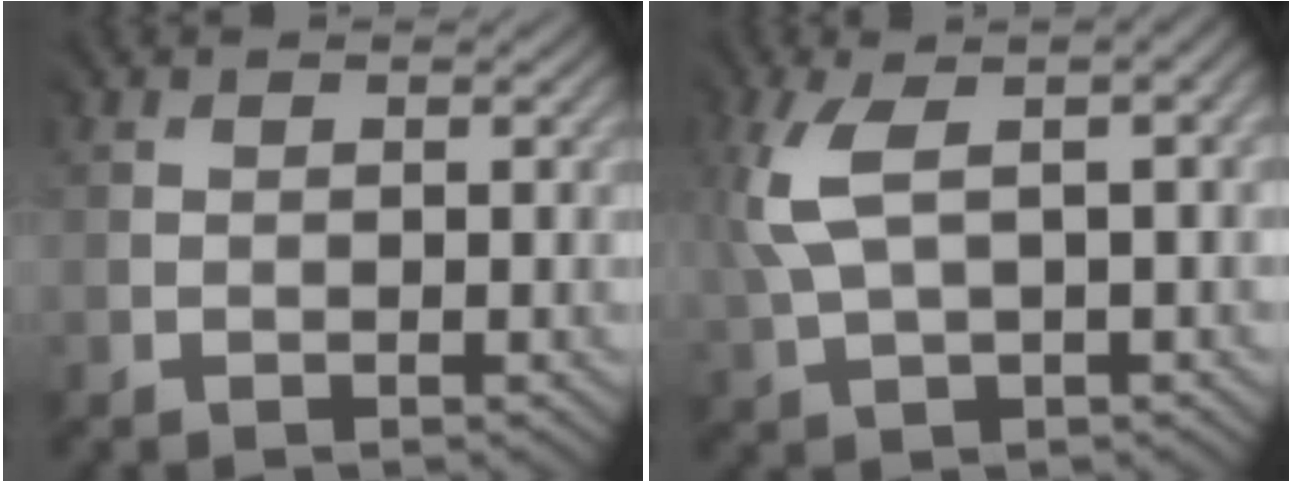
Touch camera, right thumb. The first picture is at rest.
{"total": 6.5, "force": [1.6, 2.4, 5.8], "torque": [-0.150, 0.010, 0.030]}